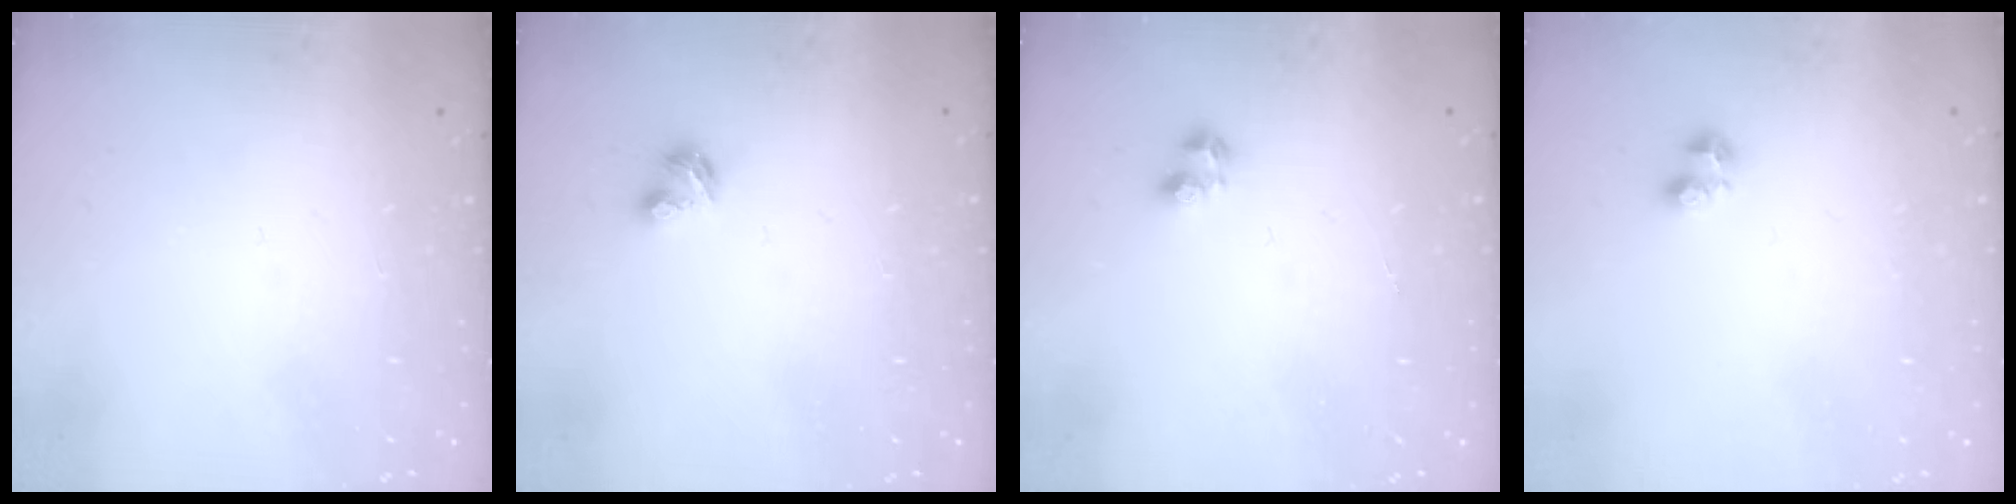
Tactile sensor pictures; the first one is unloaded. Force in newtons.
{"total": 3.1, "press": 3.0, "slide": 0.5}
{"total": 2.5, "press": 2.3, "slide": 0.9}
{"total": 1.9, "press": 1.8, "slide": 0.5}